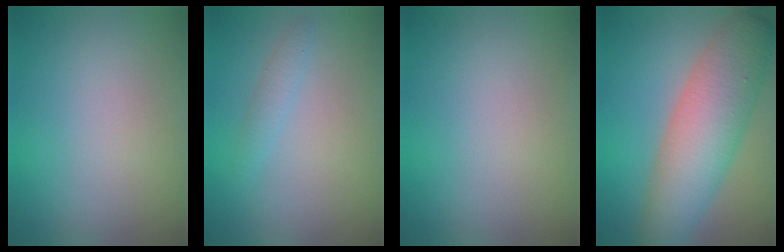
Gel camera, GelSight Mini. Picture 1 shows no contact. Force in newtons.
{"total": 1.2, "press": 1.2, "slide": 0.1}
{"total": 0.0}
{"total": 8.1, "press": 8.1, "slide": 0.3}